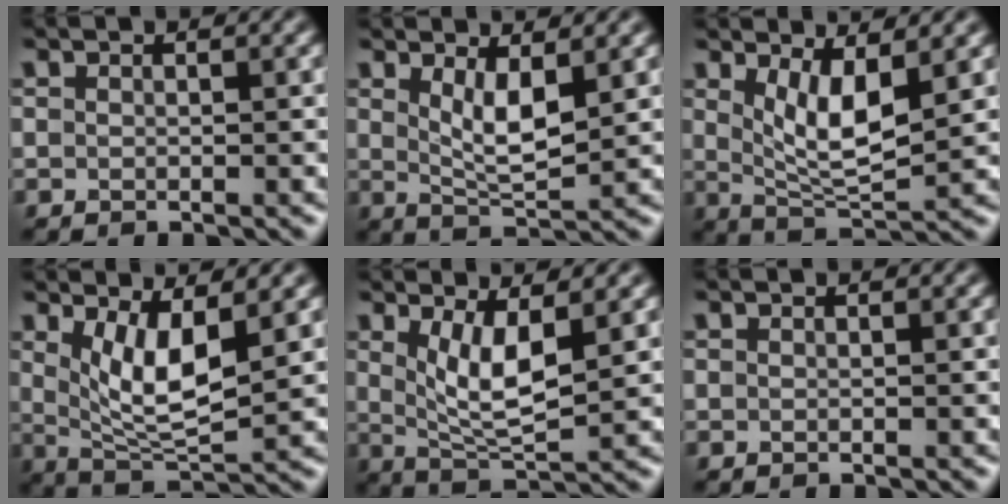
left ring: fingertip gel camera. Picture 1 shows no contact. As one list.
[{"total": 3.7, "force": [0.9, 1.2, 3.4], "torque": [-0.065, -0.011, 0.024]}, {"total": 4.8, "force": [1.3, 1.6, 4.3], "torque": [-0.080, -0.016, 0.033]}, {"total": 5.3, "force": [1.3, 1.8, 4.8], "torque": [-0.091, -0.017, 0.033]}, {"total": 4.7, "force": [1.0, 1.5, 4.3], "torque": [-0.083, -0.014, 0.027]}, {"total": 0.0}]